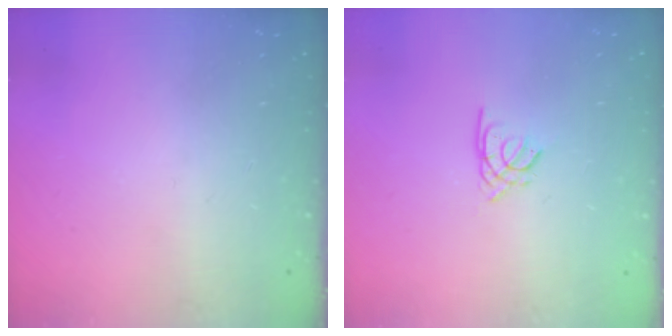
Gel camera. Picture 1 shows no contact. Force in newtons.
{"total": 1.4, "press": 1.4, "slide": 0.3}